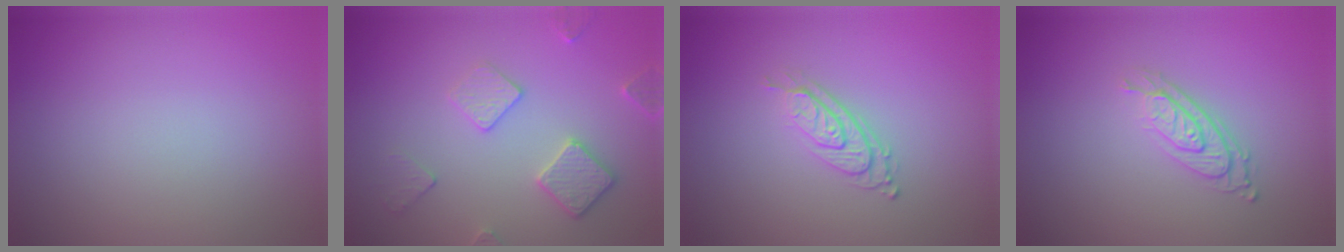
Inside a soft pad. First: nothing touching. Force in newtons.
{"total": 3.4, "press": 3.0, "slide": 1.6}
{"total": 2.7, "press": 2.0, "slide": 1.9}
{"total": 2.8, "press": 2.0, "slide": 1.8}